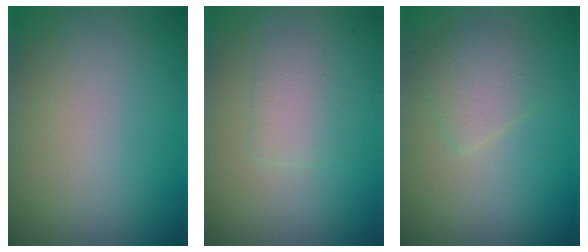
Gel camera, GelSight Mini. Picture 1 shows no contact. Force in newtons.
{"total": 1.7, "press": 1.7, "slide": 0.3}
{"total": 2.4, "press": 2.4, "slide": 0.1}